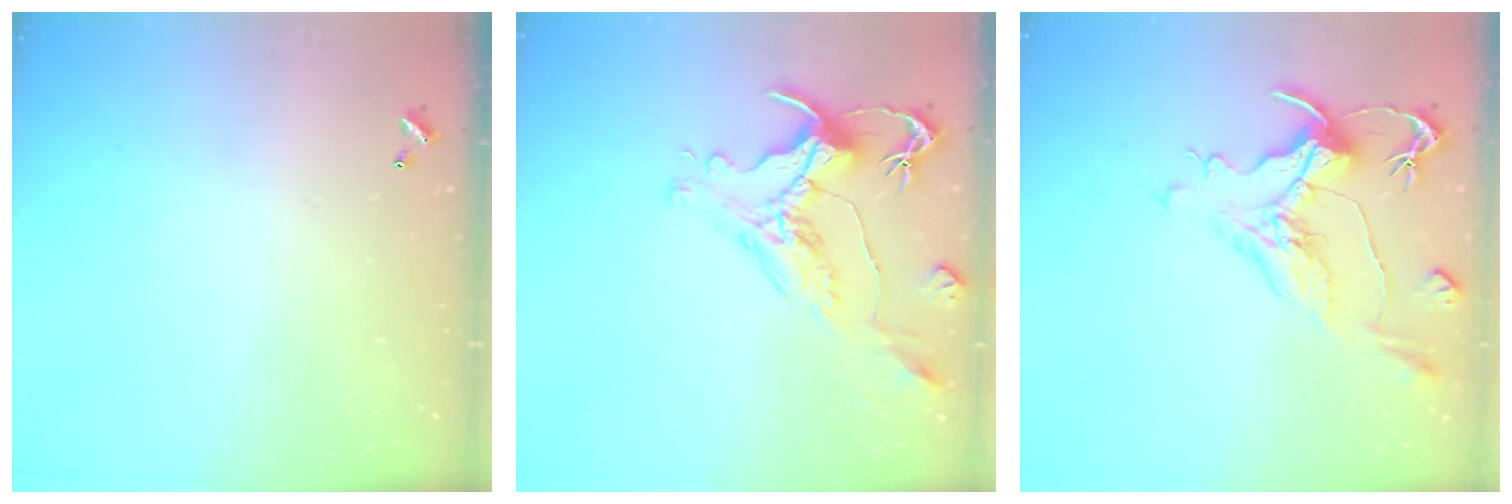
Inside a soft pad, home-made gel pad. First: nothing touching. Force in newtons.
{"total": 1.6, "press": 0.9, "slide": 1.3}
{"total": 1.1, "press": 0.0, "slide": 1.1}